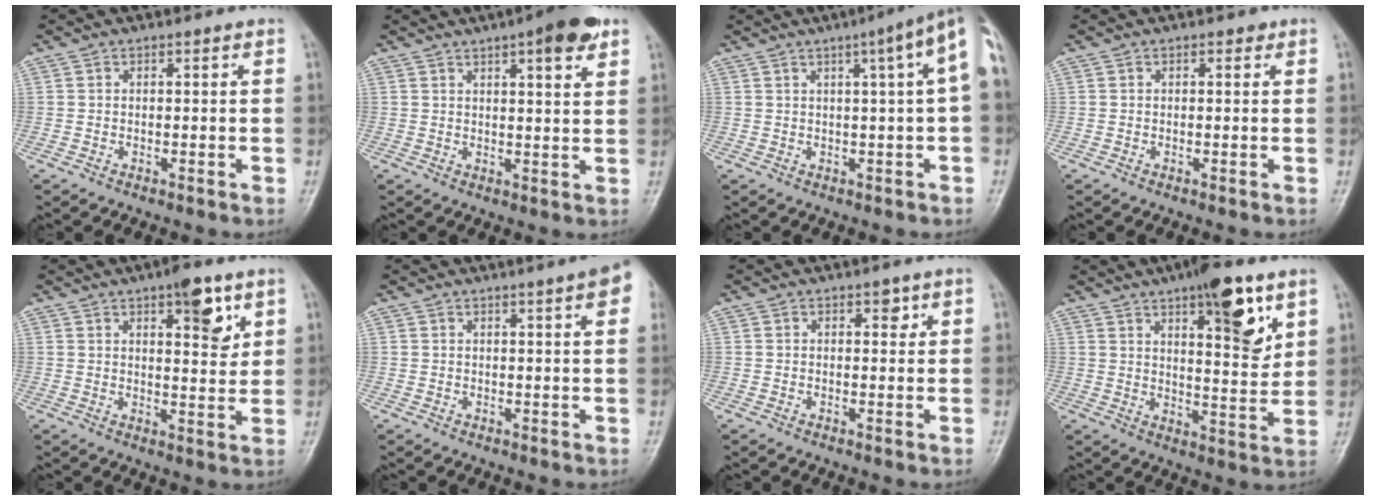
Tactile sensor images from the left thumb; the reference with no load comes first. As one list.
[{"total": 8.1, "force": [4.7, 2.0, 6.3], "torque": [-0.070, -0.017, 0.059]}, {"total": 8.7, "force": [2.4, 0.6, 8.3], "torque": [-0.102, 0.022, 0.023]}, {"total": 0.7, "force": [0.3, 0.5, 0.5], "torque": [0.001, 0.001, 0.001]}, {"total": 8.1, "force": [4.1, 2.9, 6.4], "torque": [-0.067, -0.021, 0.056]}, {"total": 6.3, "force": [3.2, 0.6, 5.4], "torque": [-0.056, 0.004, 0.035]}, {"total": 1.8, "force": [0.9, 1.0, 1.2], "torque": [-0.001, -0.001, 0.011]}, {"total": 13.2, "force": [6.9, 4.0, 10.5], "torque": [-0.124, -0.039, 0.102]}]